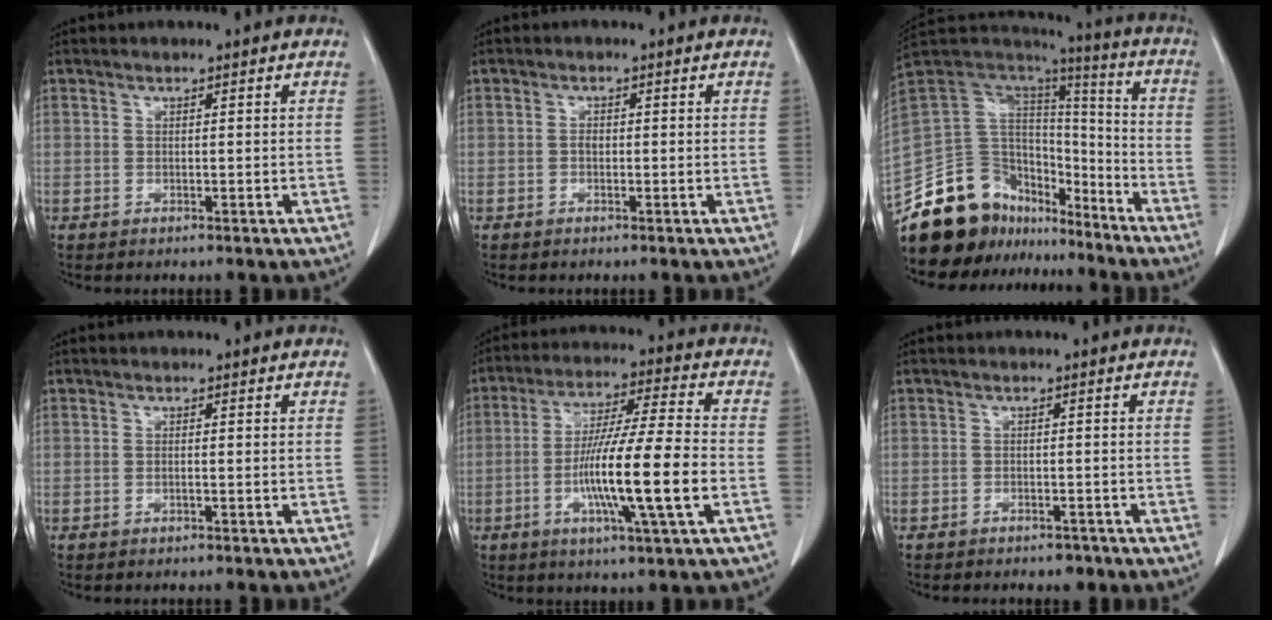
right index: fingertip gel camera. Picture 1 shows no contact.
{"total": 0.8, "force": [-0.1, 0.5, 0.5], "torque": [-0.010, 0.002, -0.003]}
{"total": 20.6, "force": [-16.8, 10.3, 6.2], "torque": [-0.128, 0.061, -0.274]}
{"total": 0.0}
{"total": 14.5, "force": [-3.4, -0.4, 14.1], "torque": [-0.258, -0.009, -0.063]}
{"total": 2.2, "force": [-1.8, 1.2, 0.7], "torque": [-0.010, 0.002, -0.019]}